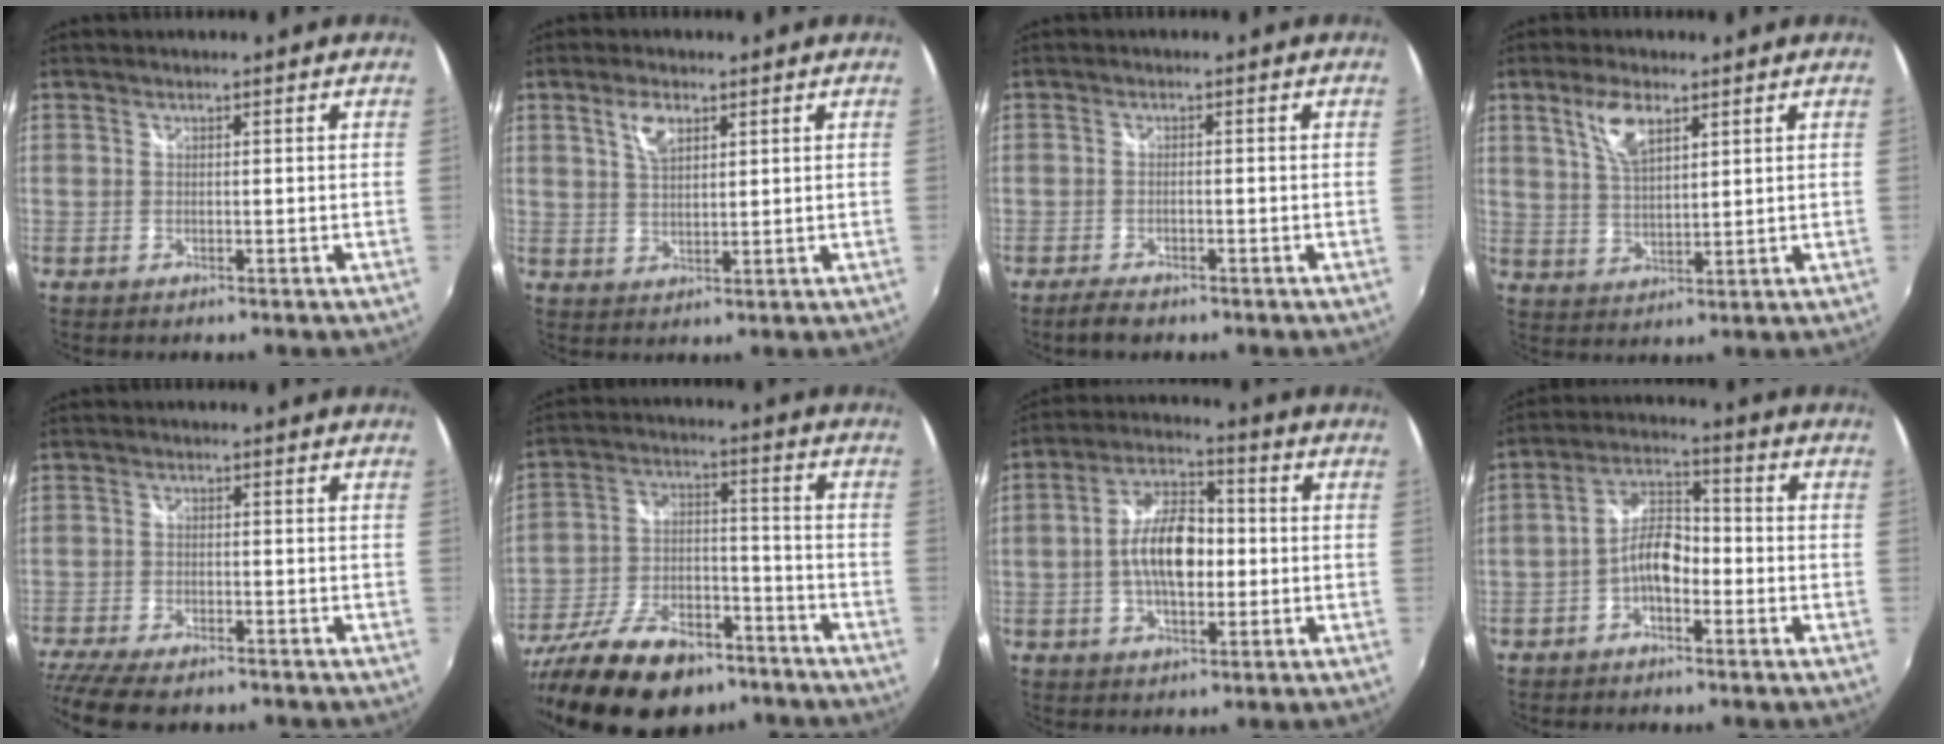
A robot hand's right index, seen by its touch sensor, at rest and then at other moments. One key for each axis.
{"total": 4.7, "fx": 2.4, "fy": 2.3, "fz": 3.4, "tx": -0.059, "ty": 0.006, "tz": 0.045}
{"total": 3.9, "fx": -2.9, "fy": 1.3, "fz": 2.2, "tx": -0.055, "ty": -0.010, "tz": -0.052}
{"total": 6.7, "fx": 3.6, "fy": 2.6, "fz": 5.0, "tx": -0.095, "ty": 0.007, "tz": 0.071}
{"total": 12.8, "fx": -10.5, "fy": 3.9, "fz": 6.2, "tx": -0.157, "ty": -0.041, "tz": -0.182}
{"total": 23.3, "fx": -16.4, "fy": 10.4, "fz": 12.8, "tx": -0.256, "ty": -0.014, "tz": -0.261}
{"total": 10.9, "fx": -1.3, "fy": 5.4, "fz": 9.3, "tx": -0.180, "ty": 0.015, "tz": -0.024}
{"total": 6.9, "fx": -2.9, "fy": 3.5, "fz": 5.1, "tx": -0.103, "ty": 0.019, "tz": -0.054}